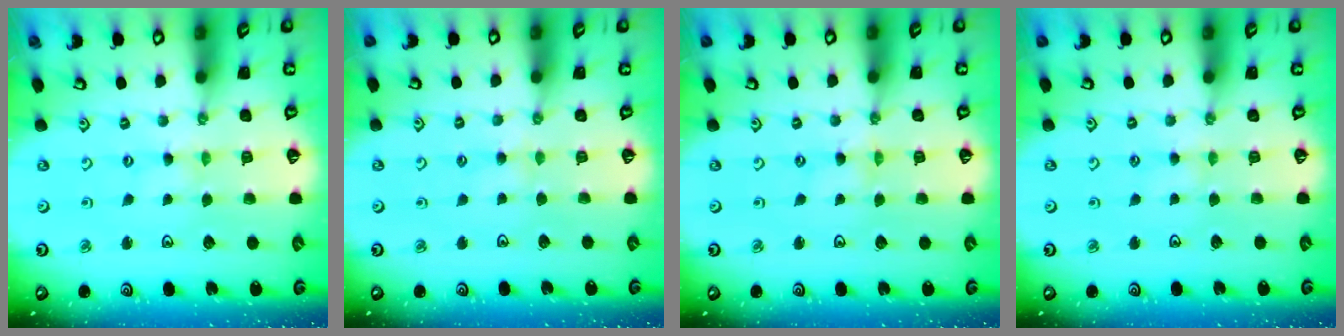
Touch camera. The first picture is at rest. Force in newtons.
{"total": 2.6, "press": 2.5, "slide": 0.5}
{"total": 0.0}
{"total": 2.2, "press": 2.2, "slide": 0.3}